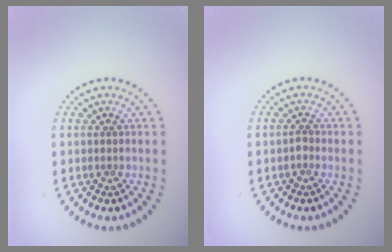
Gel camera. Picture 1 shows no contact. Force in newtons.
{"total": 0.6, "press": 0.5, "slide": 0.3}